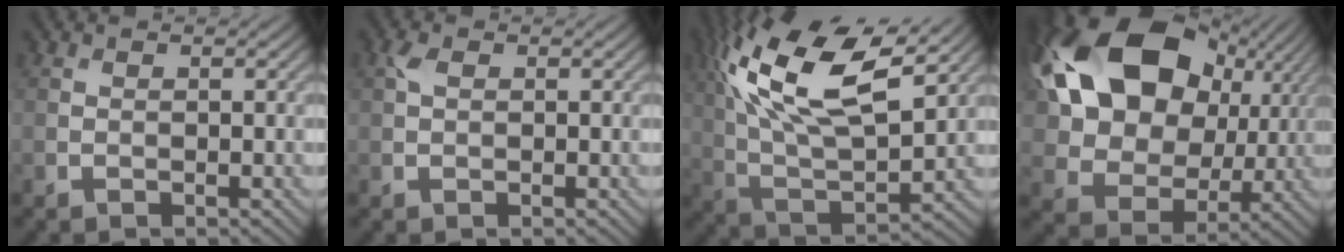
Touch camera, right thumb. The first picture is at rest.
{"total": 1.5, "force": [0.5, 0.9, 1.0], "torque": [-0.027, 0.005, 0.009]}
{"total": 17.4, "force": [8.0, 6.8, 13.8], "torque": [-0.311, 0.024, 0.147]}
{"total": 19.9, "force": [6.7, 14.2, 12.3], "torque": [-0.282, 0.024, 0.134]}